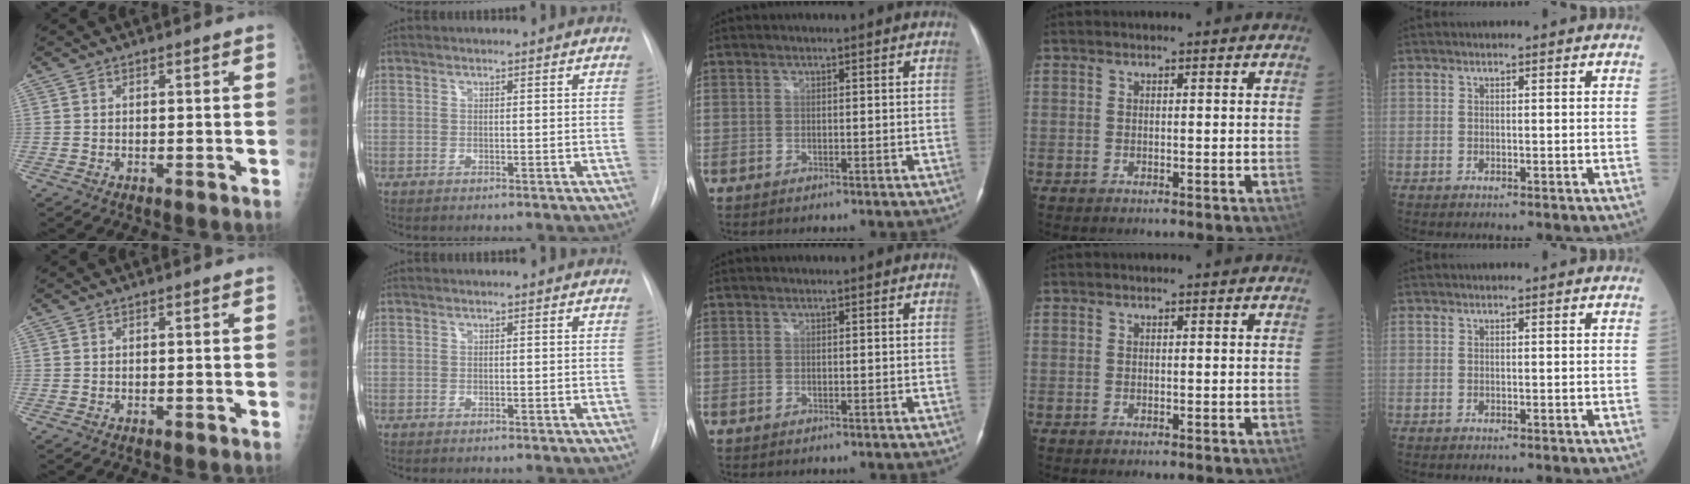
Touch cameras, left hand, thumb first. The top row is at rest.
{}